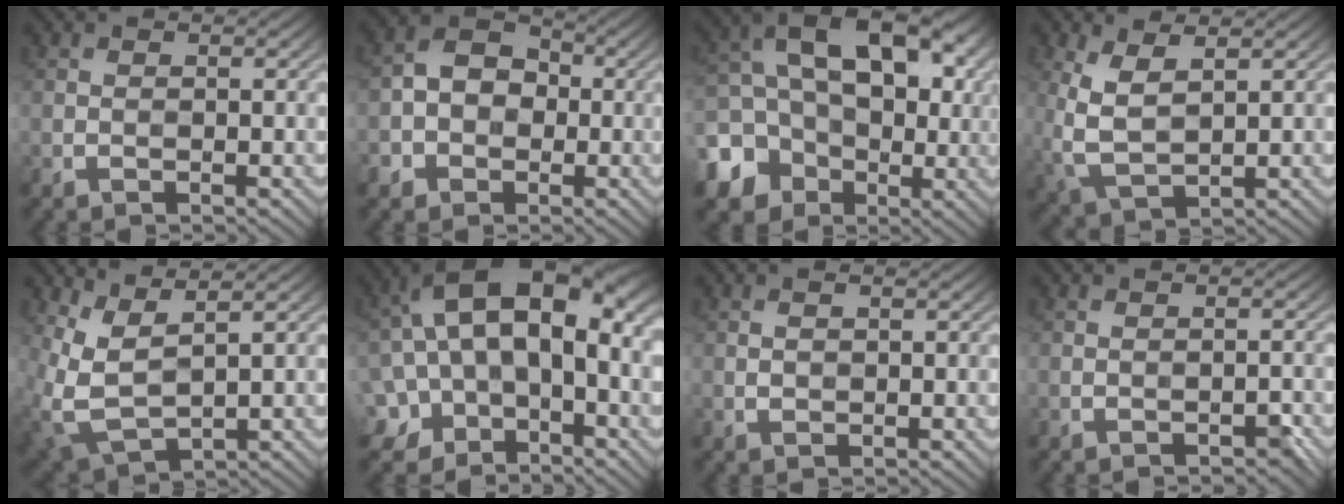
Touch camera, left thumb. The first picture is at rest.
{"total": 5.9, "force": [-1.3, 5.0, 2.9], "torque": [-0.048, 0.001, -0.037]}
{"total": 14.5, "force": [-1.7, 11.4, 8.7], "torque": [-0.159, -0.009, -0.042]}
{"total": 6.1, "force": [1.9, 3.0, 5.0], "torque": [-0.131, -0.003, 0.039]}
{"total": 7.5, "force": [2.9, 3.4, 6.1], "torque": [-0.168, -0.010, 0.064]}
{"total": 18.3, "force": [-0.9, 11.3, 14.4], "torque": [-0.251, 0.001, -0.012]}
{"total": 1.3, "force": [0.3, 0.8, 1.0], "torque": [-0.023, 0.000, 0.009]}
{"total": 1.2, "force": [-0.8, 0.4, 0.8], "torque": [-0.011, 0.002, -0.011]}